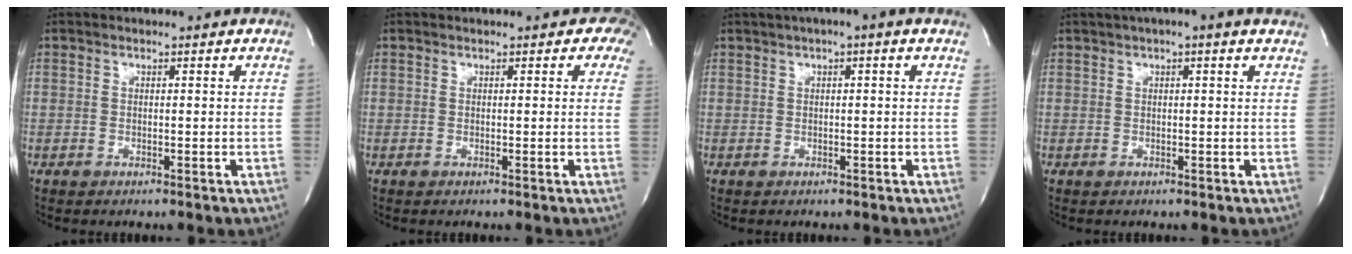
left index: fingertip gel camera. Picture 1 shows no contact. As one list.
[{"total": 3.0, "force": [1.7, 1.8, 1.7], "torque": [0.003, 0.007, 0.011]}, {"total": 2.9, "force": [1.3, -0.1, 2.6], "torque": [-0.044, 0.015, 0.015]}, {"total": 4.4, "force": [2.8, 0.3, 3.4], "torque": [-0.054, 0.025, 0.033]}]